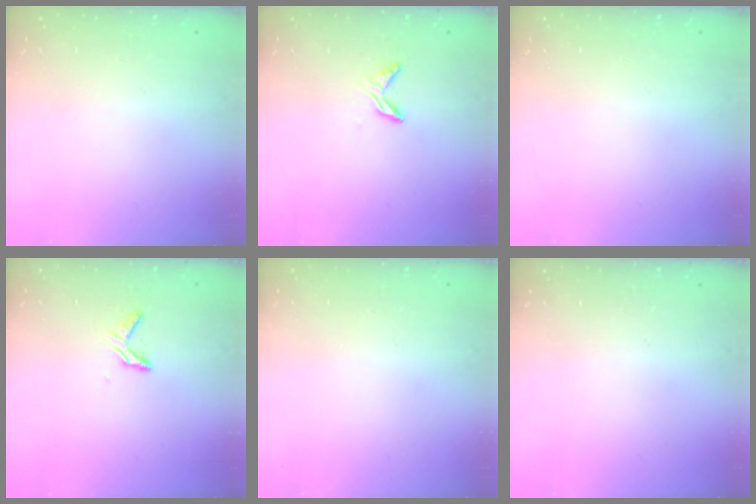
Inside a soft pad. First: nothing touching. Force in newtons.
{"total": 5.1, "press": 5.1, "slide": 0.4}
{"total": 0.0}
{"total": 5.1, "press": 5.1, "slide": 0.5}
{"total": 0.0}
{"total": 0.0}